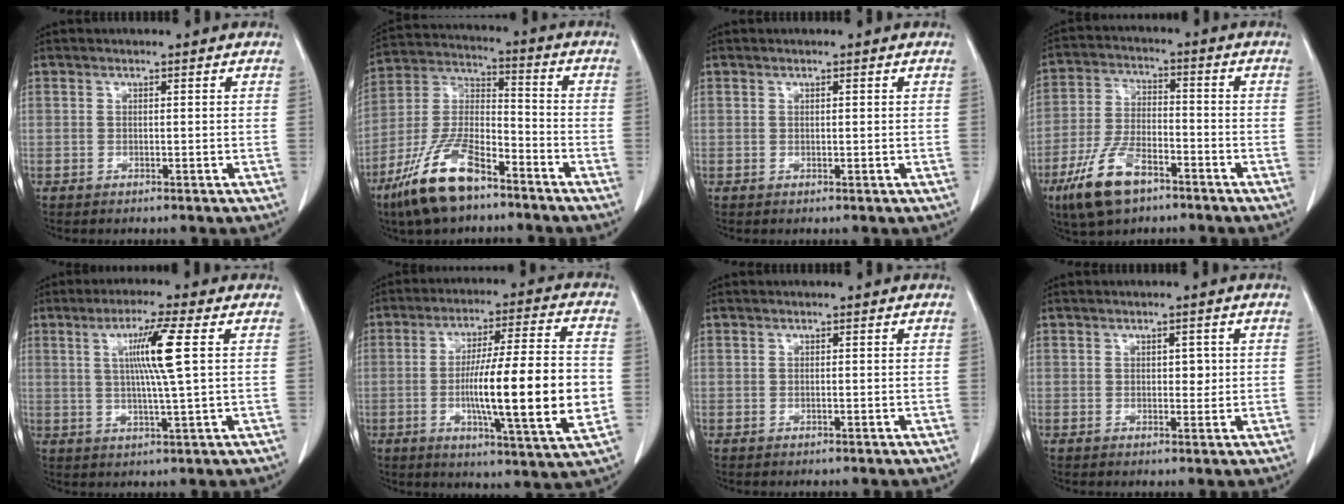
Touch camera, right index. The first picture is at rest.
{"total": 14.4, "force": [-9.6, 4.8, 9.6], "torque": [-0.202, -0.004, -0.181]}
{"total": 0.0}
{"total": 11.0, "force": [-6.8, 4.6, 7.3], "torque": [-0.160, -0.005, -0.126]}
{"total": 7.9, "force": [1.8, -1.1, 7.6], "torque": [-0.139, 0.001, 0.036]}
{"total": 18.1, "force": [-2.5, 0.8, 17.9], "torque": [-0.280, -0.001, -0.038]}
{"total": 0.0}
{"total": 1.9, "force": [0.3, 1.1, 1.5], "torque": [-0.017, 0.001, 0.005]}